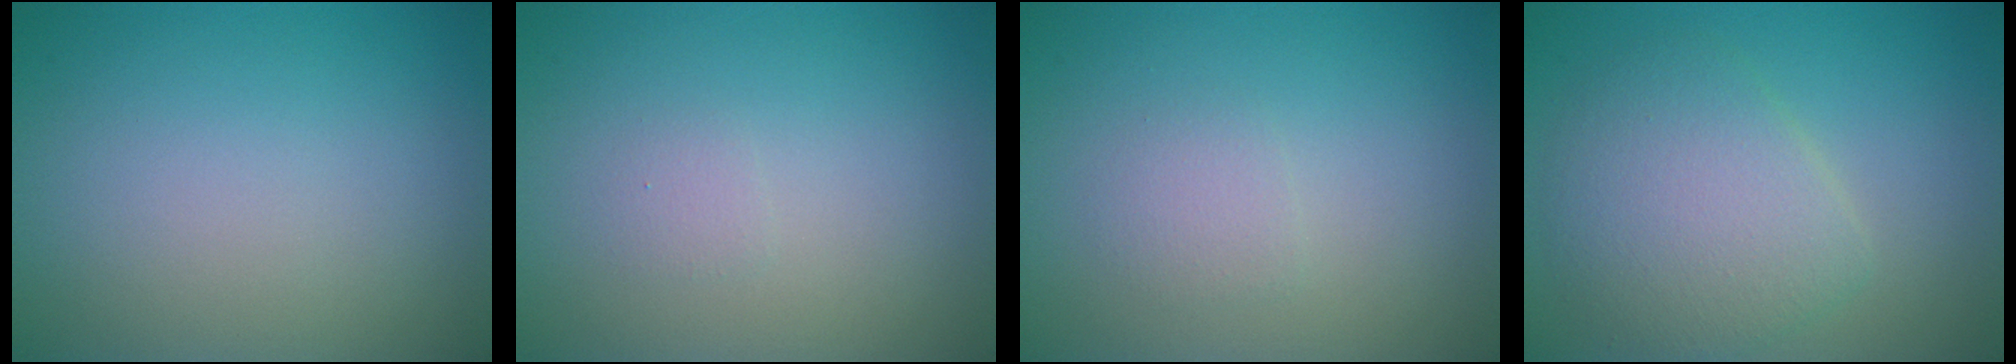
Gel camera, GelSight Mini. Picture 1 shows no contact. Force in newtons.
{"total": 0.6, "press": 0.6, "slide": 0.1}
{"total": 1.2, "press": 1.2, "slide": 0.0}
{"total": 5.0, "press": 5.0, "slide": 0.1}